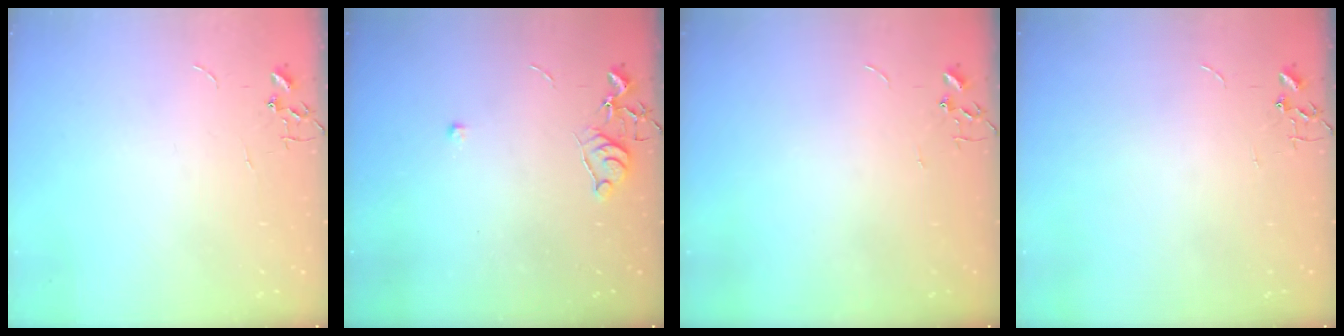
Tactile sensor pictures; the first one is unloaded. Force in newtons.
{"total": 5.5, "press": 5.4, "slide": 0.8}
{"total": 0.0}
{"total": 0.0}